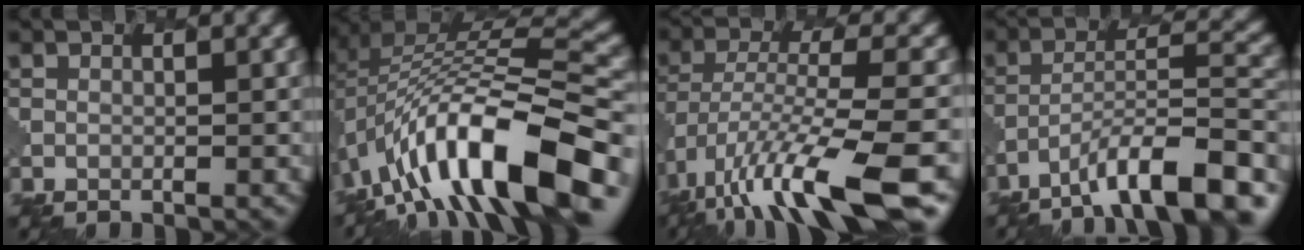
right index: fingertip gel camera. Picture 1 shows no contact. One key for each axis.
{"total": 13.8, "fx": -5.8, "fy": 5.2, "fz": 11.4, "tx": -0.193, "ty": 0.025, "tz": -0.093}
{"total": 11.3, "fx": -6.7, "fy": 2.6, "fz": 8.8, "tx": -0.167, "ty": -0.003, "tz": -0.109}
{"total": 10.3, "fx": -7.4, "fy": 2.4, "fz": 6.8, "tx": -0.104, "ty": 0.018, "tz": -0.122}